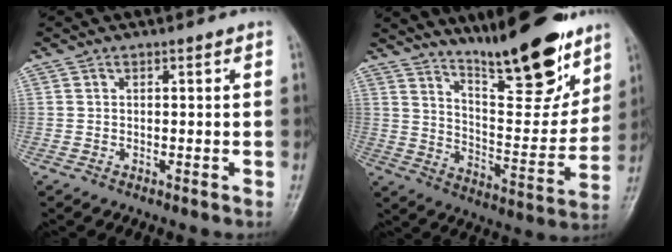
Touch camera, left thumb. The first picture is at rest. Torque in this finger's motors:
{"motor_torque": [0.65, 0.24, 1.30, -1.48, 0.25]}